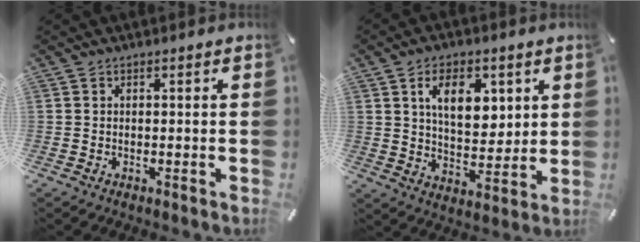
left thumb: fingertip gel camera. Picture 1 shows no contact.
{"total": 10.8, "force": [4.7, 6.5, 7.2], "torque": [-0.111, -0.007, 0.080]}